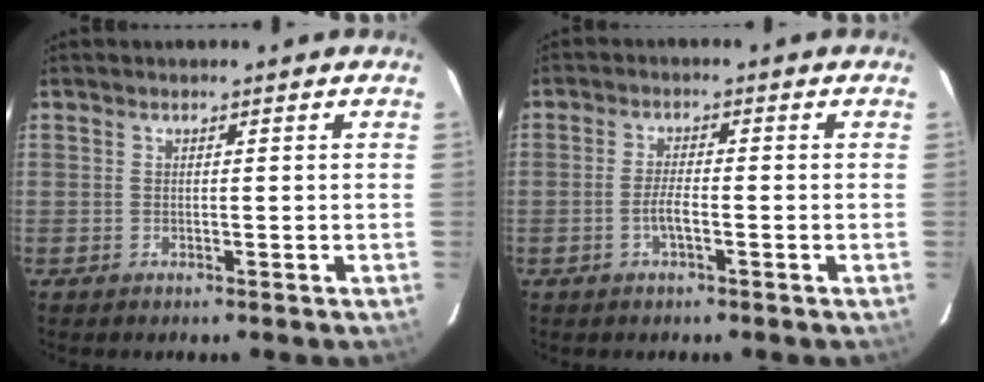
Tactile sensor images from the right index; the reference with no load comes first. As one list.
[{"total": 2.9, "force": [-1.3, 0.6, 2.5], "torque": [-0.054, 0.001, -0.025]}]